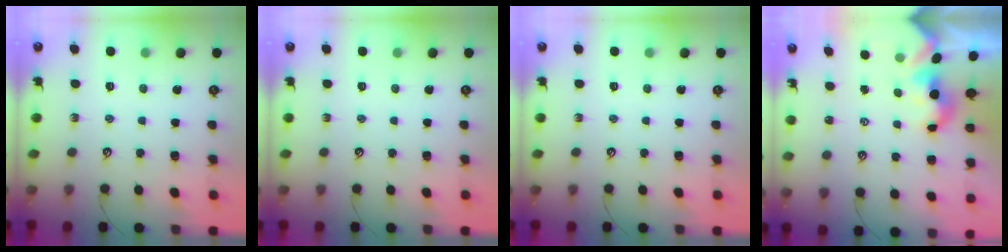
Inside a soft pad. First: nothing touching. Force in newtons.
{"total": 0.0}
{"total": 0.0}
{"total": 1.8, "press": 1.8, "slide": 0.2}